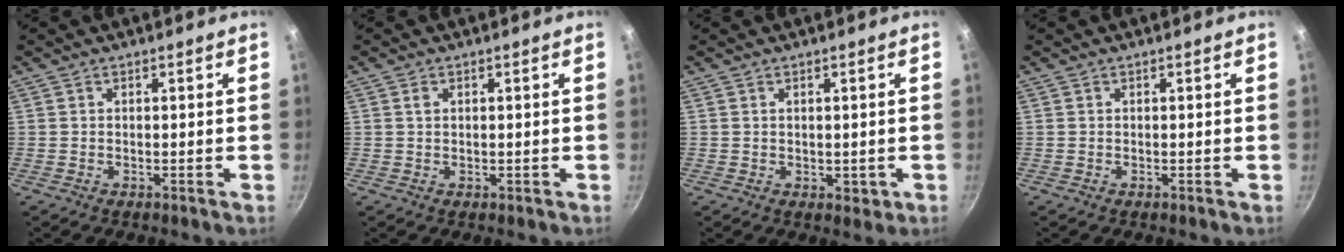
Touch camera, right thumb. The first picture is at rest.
{"total": 1.2, "force": [0.4, 0.9, 0.7], "torque": [-0.007, 0.000, 0.006]}
{"total": 2.2, "force": [-0.1, 1.4, 1.7], "torque": [-0.017, -0.003, 0.000]}
{"total": 0.0}